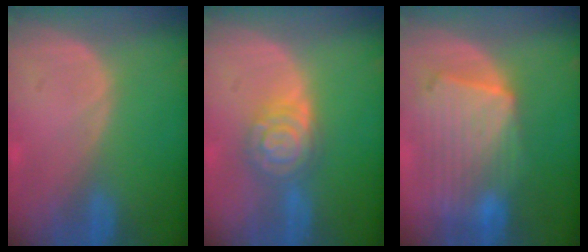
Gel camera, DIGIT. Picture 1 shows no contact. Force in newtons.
{"total": 6.7, "press": 6.6, "slide": 0.4}
{"total": 10.7, "press": 9.3, "slide": 5.3}